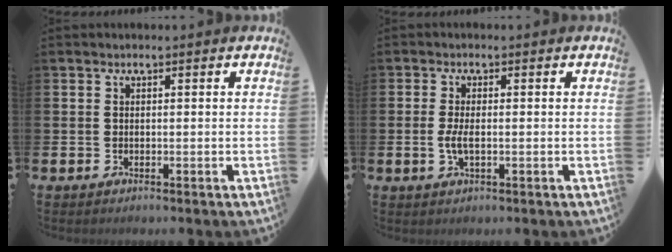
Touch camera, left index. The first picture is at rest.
{"total": 2.4, "force": [-0.3, 0.9, 2.2], "torque": [-0.037, -0.001, -0.007]}